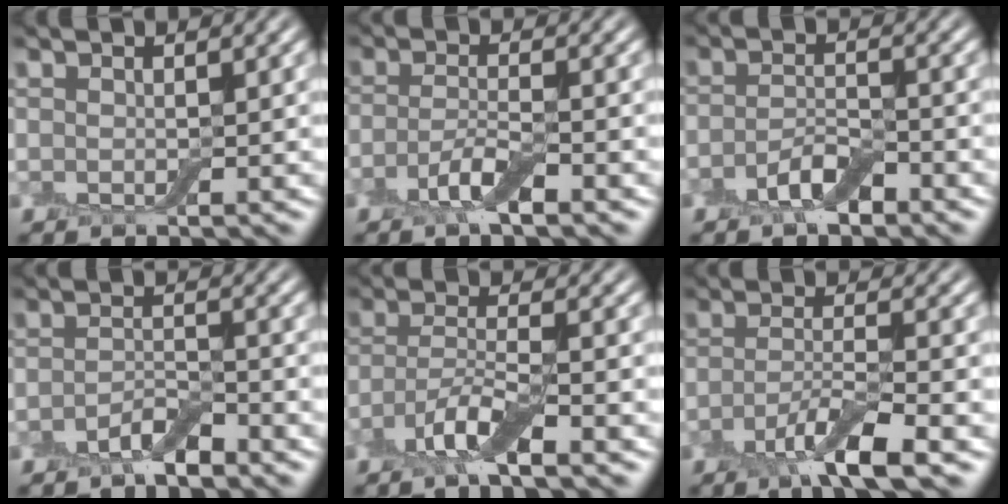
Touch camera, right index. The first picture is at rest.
{"total": 3.1, "force": [-1.7, 0.7, 2.5], "torque": [-0.052, 0.000, -0.041]}
{"total": 2.9, "force": [-1.8, 1.1, 2.0], "torque": [-0.040, 0.006, -0.039]}
{"total": 2.5, "force": [-1.8, 0.7, 1.5], "torque": [-0.029, 0.005, -0.037]}
{"total": 3.9, "force": [-2.3, 0.7, 3.1], "torque": [-0.063, 0.001, -0.056]}
{"total": 4.7, "force": [-2.5, 0.9, 3.9], "torque": [-0.070, -0.004, -0.057]}